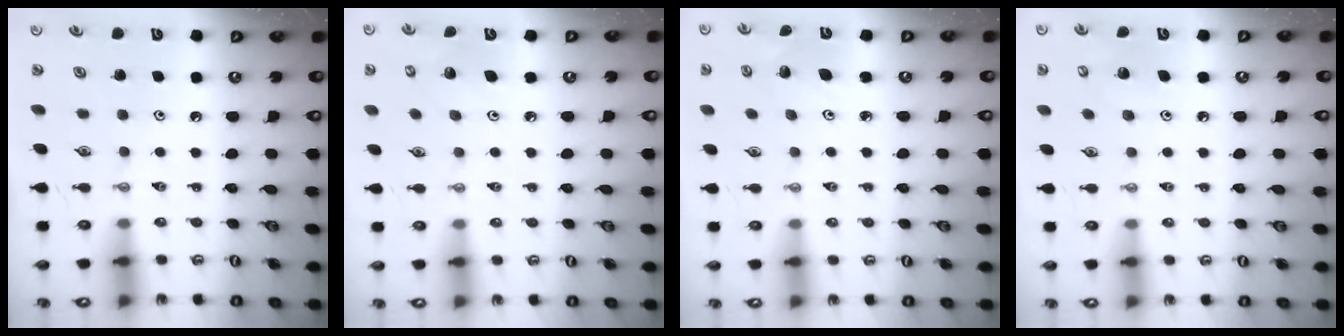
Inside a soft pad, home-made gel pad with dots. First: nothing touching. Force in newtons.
{"total": 5.1, "press": 4.8, "slide": 1.7}
{"total": 5.5, "press": 5.1, "slide": 1.9}
{"total": 6.6, "press": 6.6, "slide": 0.4}